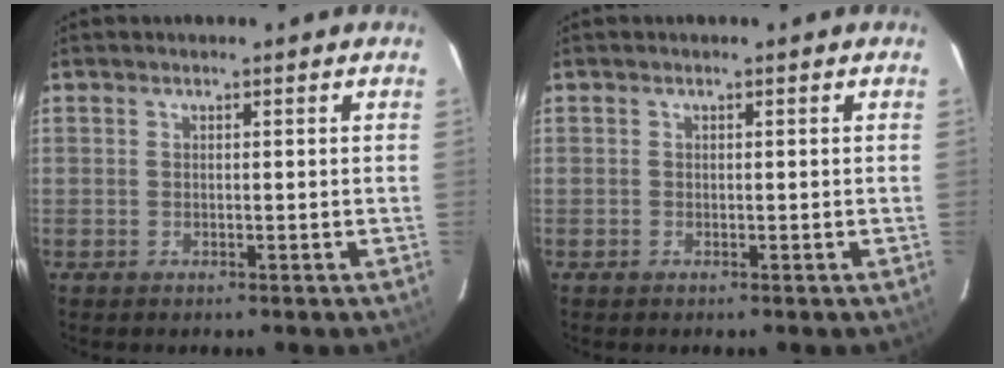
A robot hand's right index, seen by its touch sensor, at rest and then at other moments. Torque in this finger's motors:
{"motor_torque": [0.38, 0.54, -0.02, -0.01]}